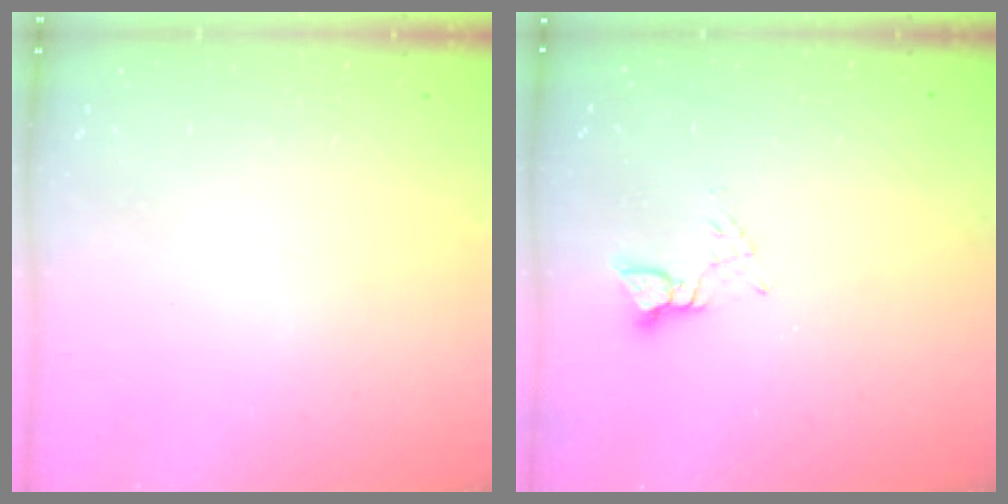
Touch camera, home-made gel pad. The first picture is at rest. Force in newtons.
{"total": 3.4, "press": 3.4, "slide": 0.4}